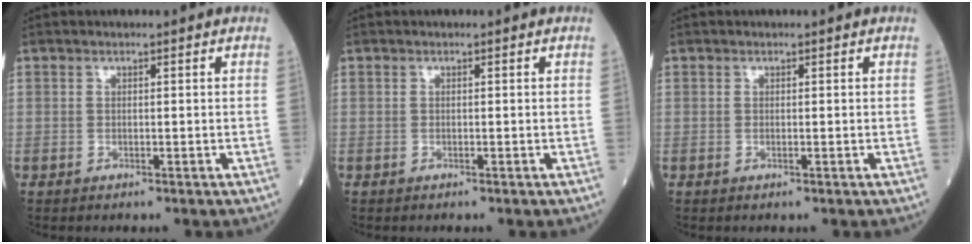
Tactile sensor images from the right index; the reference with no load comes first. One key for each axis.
{"total": 0.0}
{"total": 0.0}